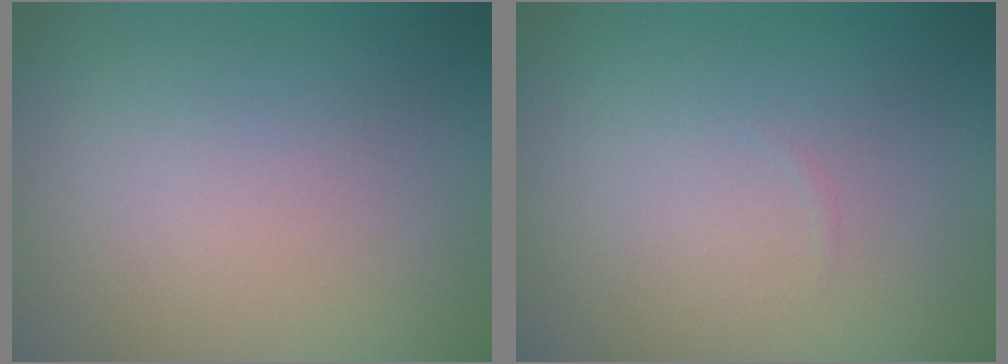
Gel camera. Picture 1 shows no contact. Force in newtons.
{"total": 0.0}